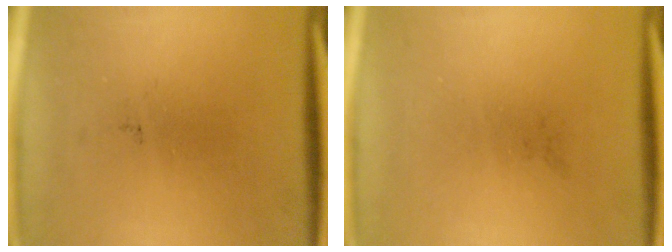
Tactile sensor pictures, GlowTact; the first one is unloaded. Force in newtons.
{"total": 0.0}